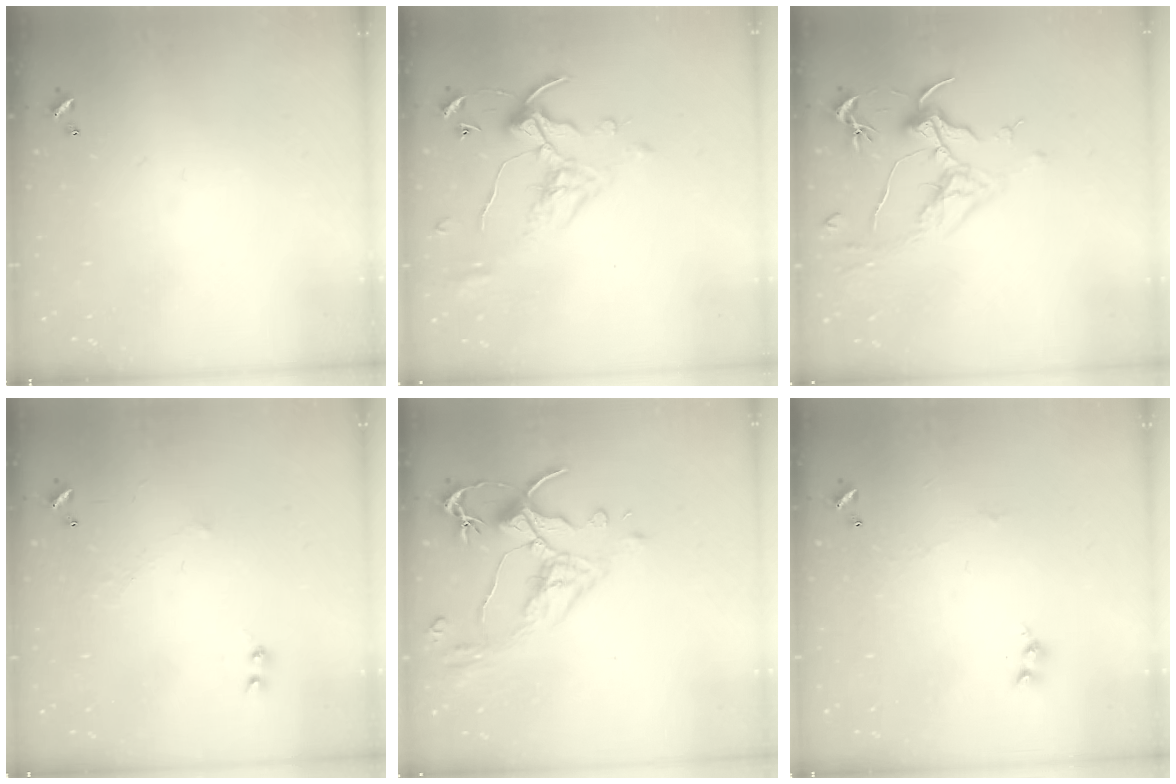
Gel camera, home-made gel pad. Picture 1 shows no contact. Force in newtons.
{"total": 1.1, "press": 0.6, "slide": 0.9}
{"total": 1.6, "press": 1.4, "slide": 0.8}
{"total": 0.9, "press": 0.3, "slide": 0.8}
{"total": 3.2, "press": 2.8, "slide": 1.5}
{"total": 1.6, "press": 1.5, "slide": 0.4}